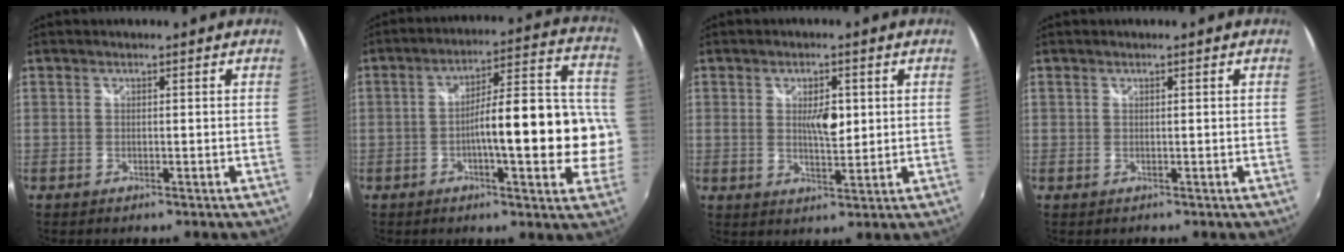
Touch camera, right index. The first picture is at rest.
{"total": 17.0, "force": [-3.3, 3.9, 16.2], "torque": [-0.224, 0.022, -0.048]}
{"total": 4.8, "force": [1.0, 2.3, 4.2], "torque": [-0.065, 0.000, 0.017]}
{"total": 1.7, "force": [0.4, -1.5, -0.7], "torque": [0.017, -0.007, 0.010]}